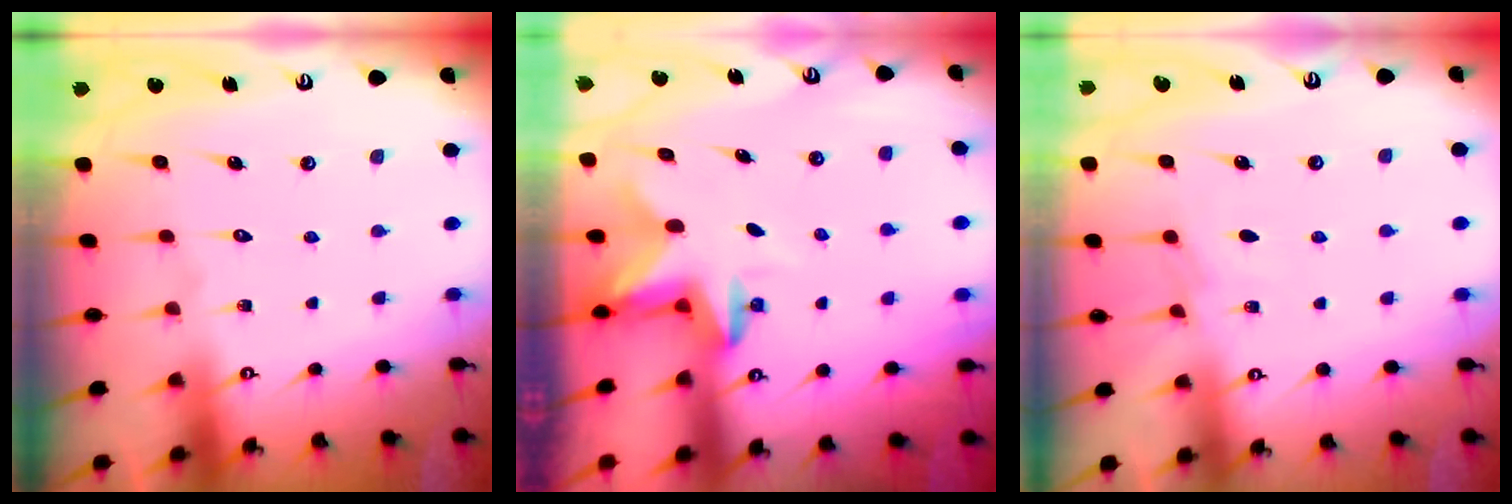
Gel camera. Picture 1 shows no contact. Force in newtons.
{"total": 2.7, "press": 2.7, "slide": 0.5}
{"total": 4.8, "press": 4.7, "slide": 0.5}